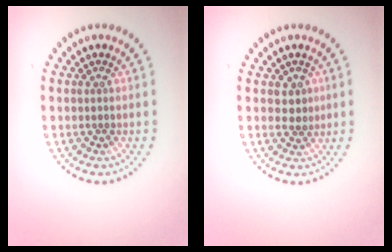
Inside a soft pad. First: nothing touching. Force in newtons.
{"total": 1.8, "press": 1.6, "slide": 0.7}